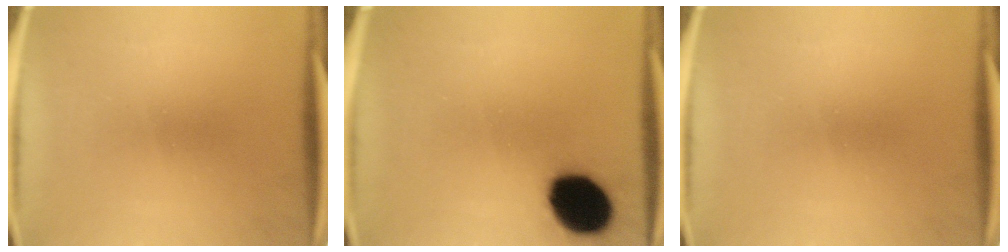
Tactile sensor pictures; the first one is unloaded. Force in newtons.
{"total": 15.1}
{"total": 0.0}